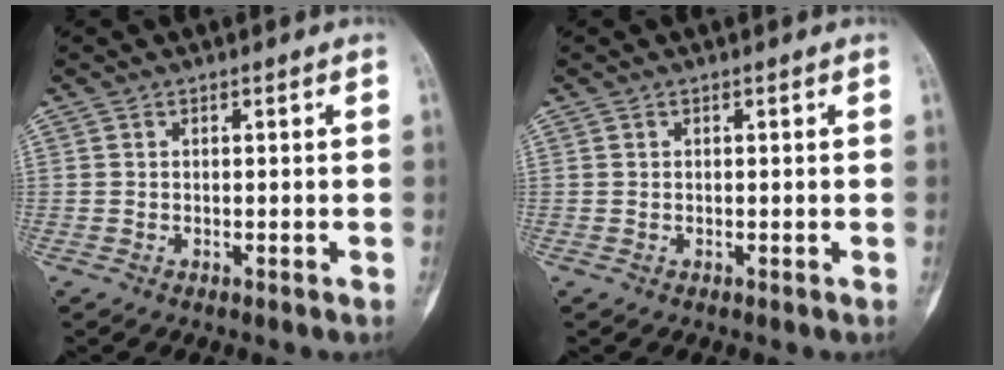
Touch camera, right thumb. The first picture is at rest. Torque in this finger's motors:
{"motor_torque": [0.08, 0.06, 0.01, -0.02, 0.00]}